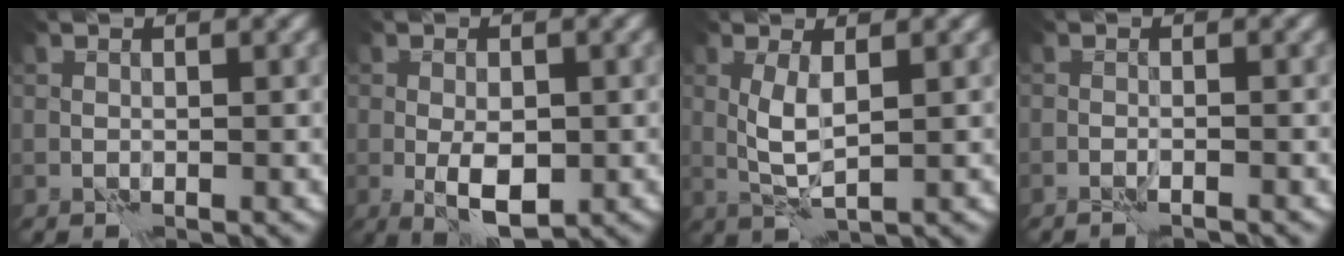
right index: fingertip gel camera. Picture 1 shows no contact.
{"total": 4.1, "force": [-0.8, 1.8, 3.5], "torque": [-0.060, -0.004, -0.009]}
{"total": 2.8, "force": [0.8, 0.6, 2.6], "torque": [-0.062, 0.002, 0.016]}
{"total": 1.4, "force": [-1.3, -0.1, 0.6], "torque": [-0.013, 0.007, -0.021]}